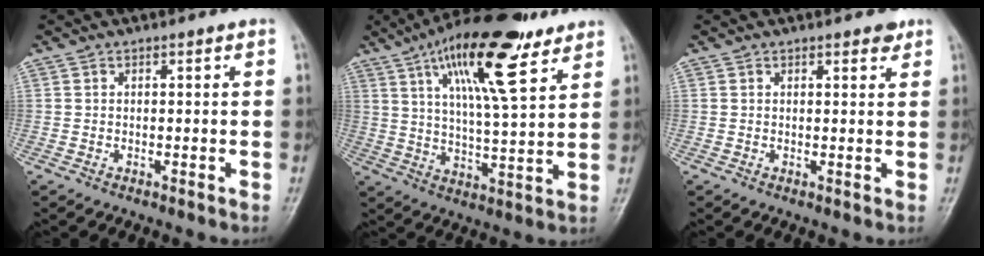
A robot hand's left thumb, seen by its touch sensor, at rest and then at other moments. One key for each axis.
{"total": 18.5, "fx": 10.0, "fy": 5.5, "fz": 14.5, "tx": -0.216, "ty": -0.029, "tz": 0.163}
{"total": 2.0, "fx": 1.4, "fy": 0.8, "fz": 1.2, "tx": -0.006, "ty": -0.006, "tz": 0.015}